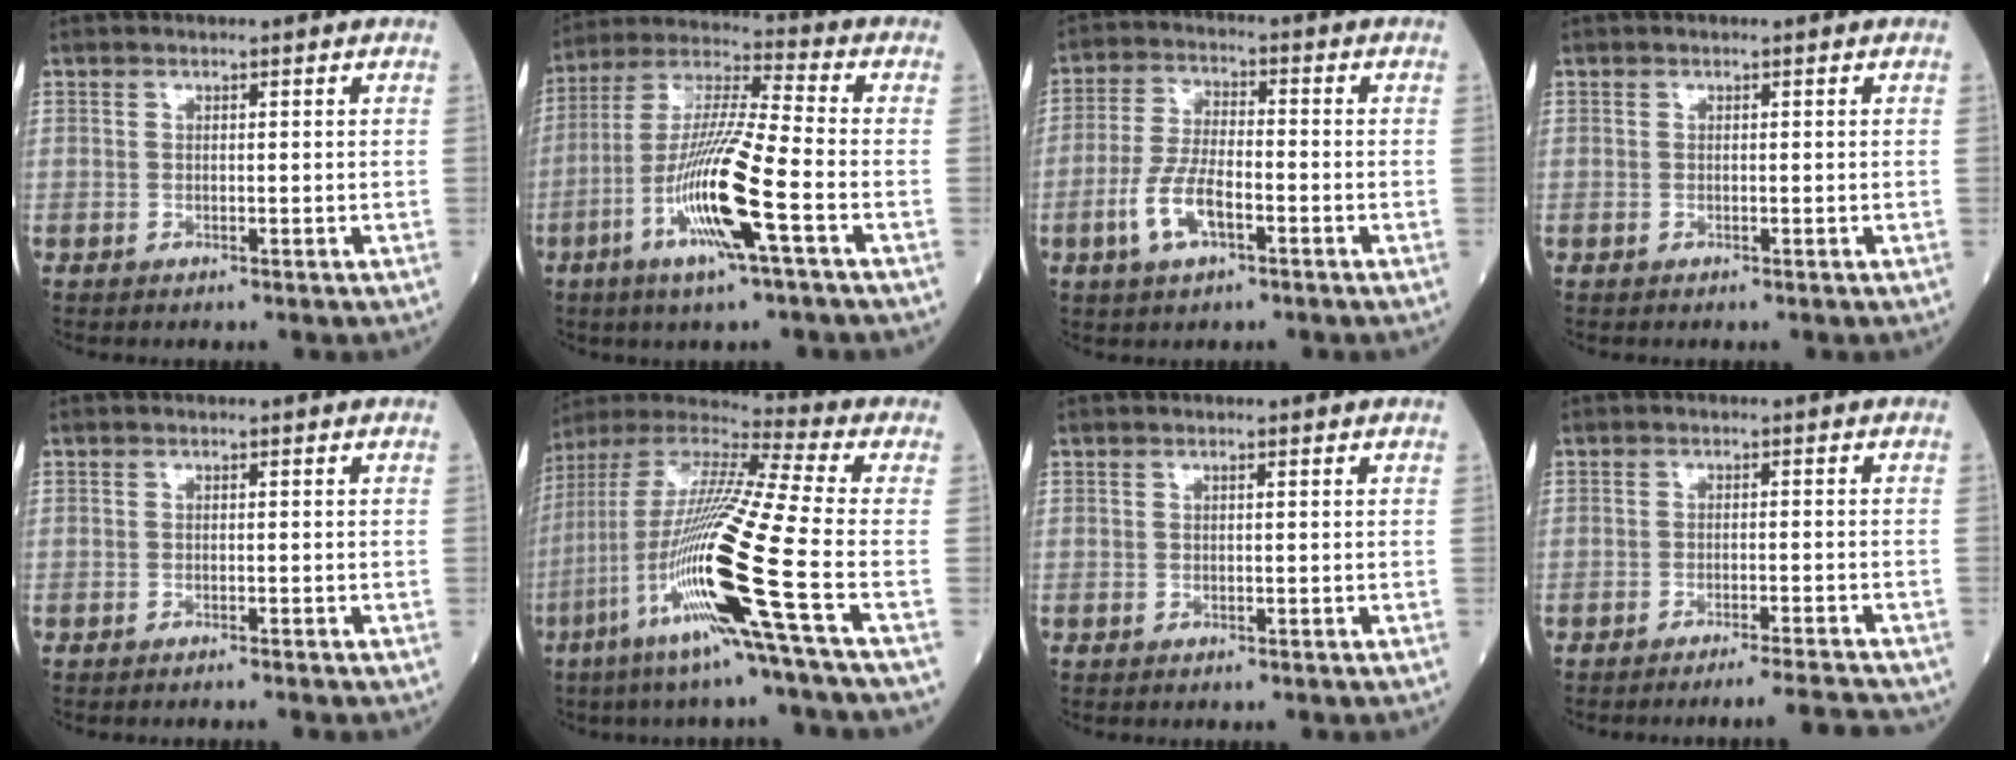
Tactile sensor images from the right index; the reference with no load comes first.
{"total": 14.8, "force": [-5.3, 0.3, 13.8], "torque": [-0.278, -0.009, -0.104]}
{"total": 7.4, "force": [-2.9, 2.6, 6.3], "torque": [-0.132, 0.002, -0.056]}
{"total": 0.0}
{"total": 1.3, "force": [-1.2, -0.2, 0.6], "torque": [-0.009, 0.001, -0.015]}
{"total": 21.4, "force": [-7.3, -1.3, 20.1], "torque": [-0.424, -0.035, -0.155]}
{"total": 0.0}
{"total": 5.9, "force": [-5.7, -1.2, 1.1], "torque": [-0.003, -0.003, -0.082]}